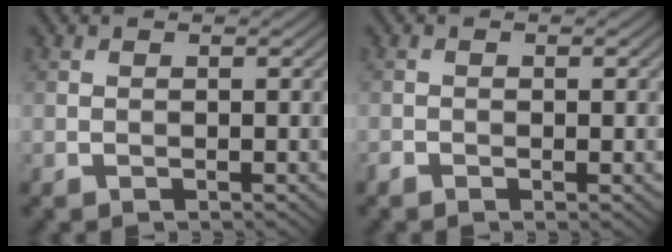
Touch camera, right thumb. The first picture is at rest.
{"total": 1.2, "force": [-0.6, 0.4, 0.9], "torque": [-0.020, -0.003, -0.013]}